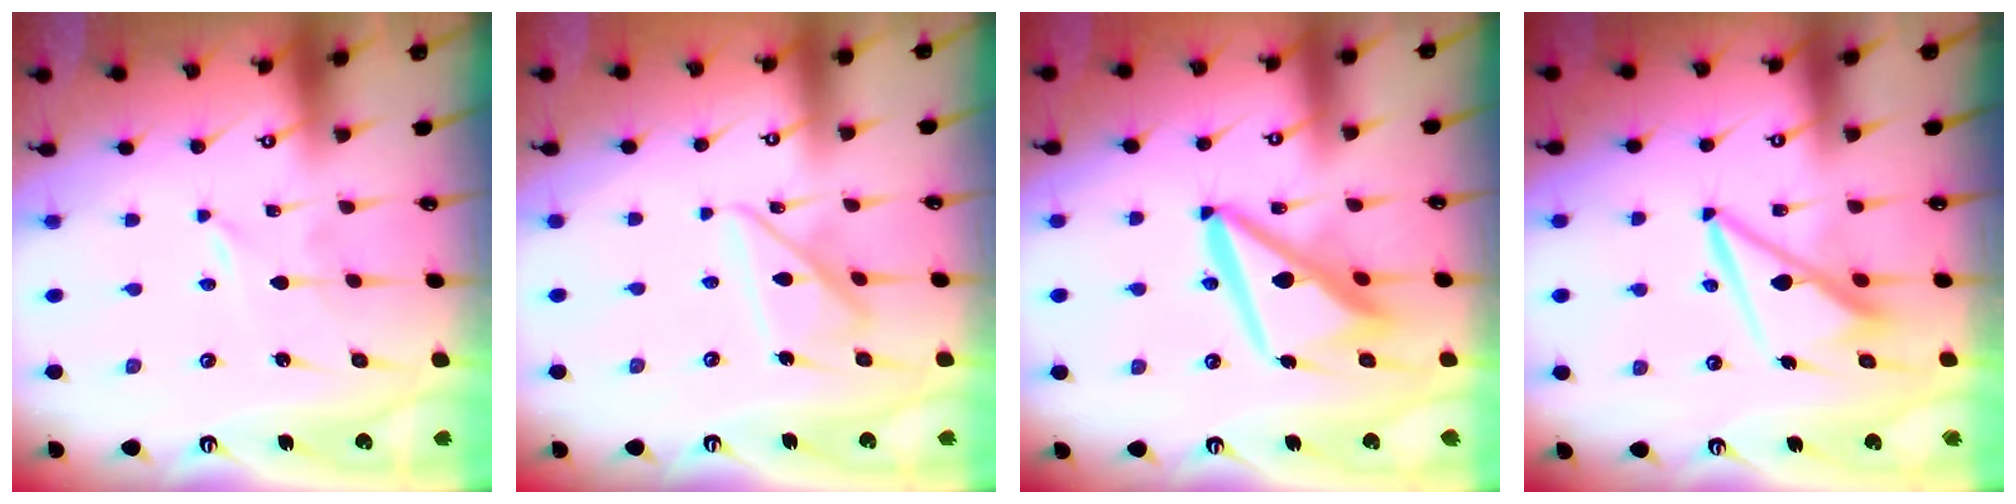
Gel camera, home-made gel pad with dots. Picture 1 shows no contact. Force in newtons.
{"total": 12.6, "press": 12.5, "slide": 1.2}
{"total": 12.9, "press": 12.8, "slide": 1.5}
{"total": 8.4, "press": 8.3, "slide": 1.2}